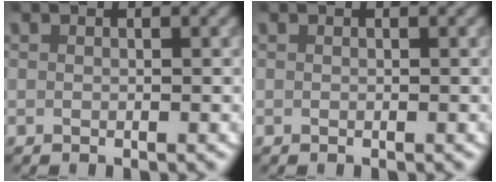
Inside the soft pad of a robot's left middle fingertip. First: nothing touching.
{"total": 0.0}